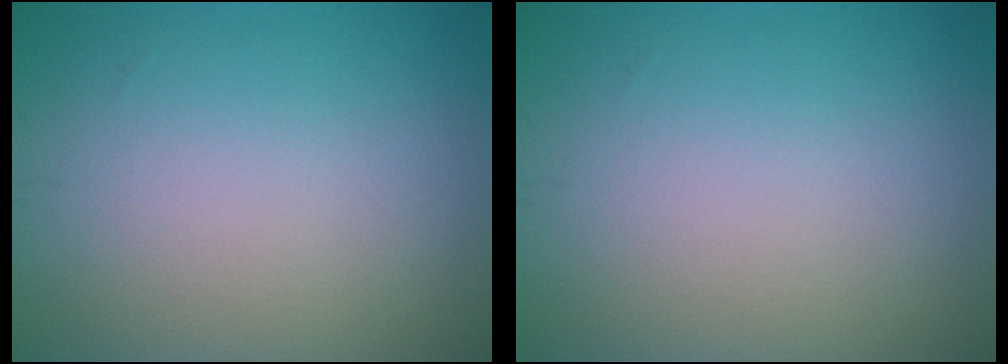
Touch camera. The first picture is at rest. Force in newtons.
{"total": 0.0}